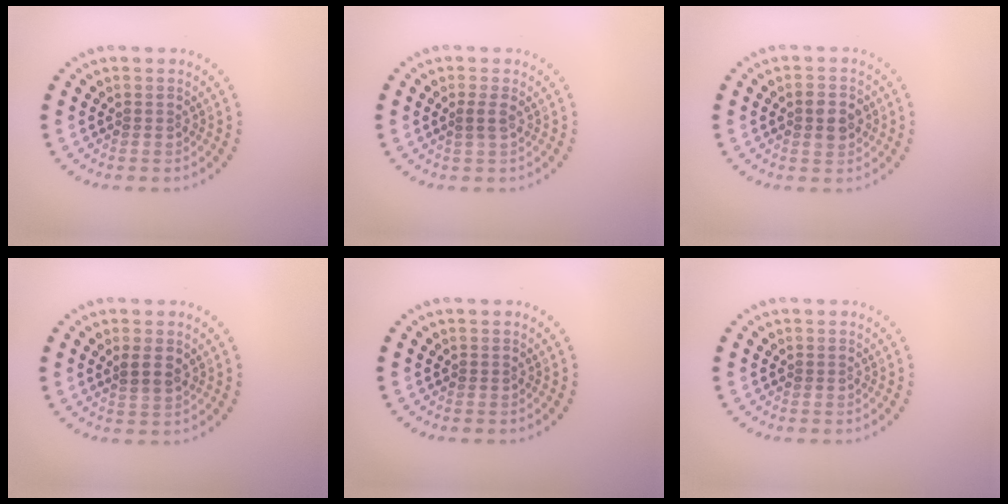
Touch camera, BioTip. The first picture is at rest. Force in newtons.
{"total": 0.8, "press": 0.4, "slide": 0.6}
{"total": 2.8, "press": 2.7, "slide": 0.2}
{"total": 1.5, "press": 1.3, "slide": 0.7}
{"total": 0.0}
{"total": 0.0}